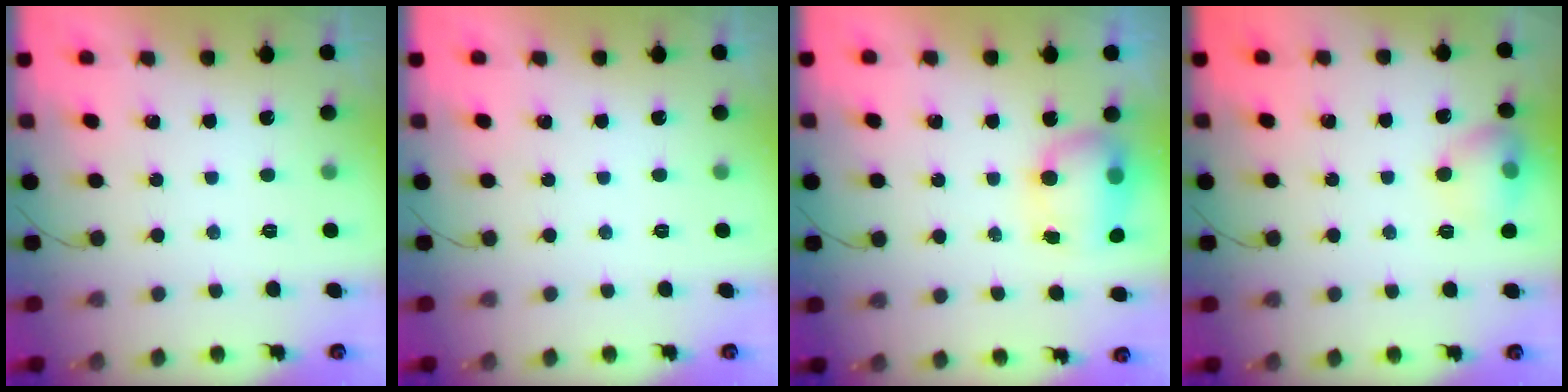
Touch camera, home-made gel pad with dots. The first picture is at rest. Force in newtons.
{"total": 0.0}
{"total": 7.9, "press": 7.6, "slide": 2.3}
{"total": 9.7, "press": 9.7, "slide": 1.2}